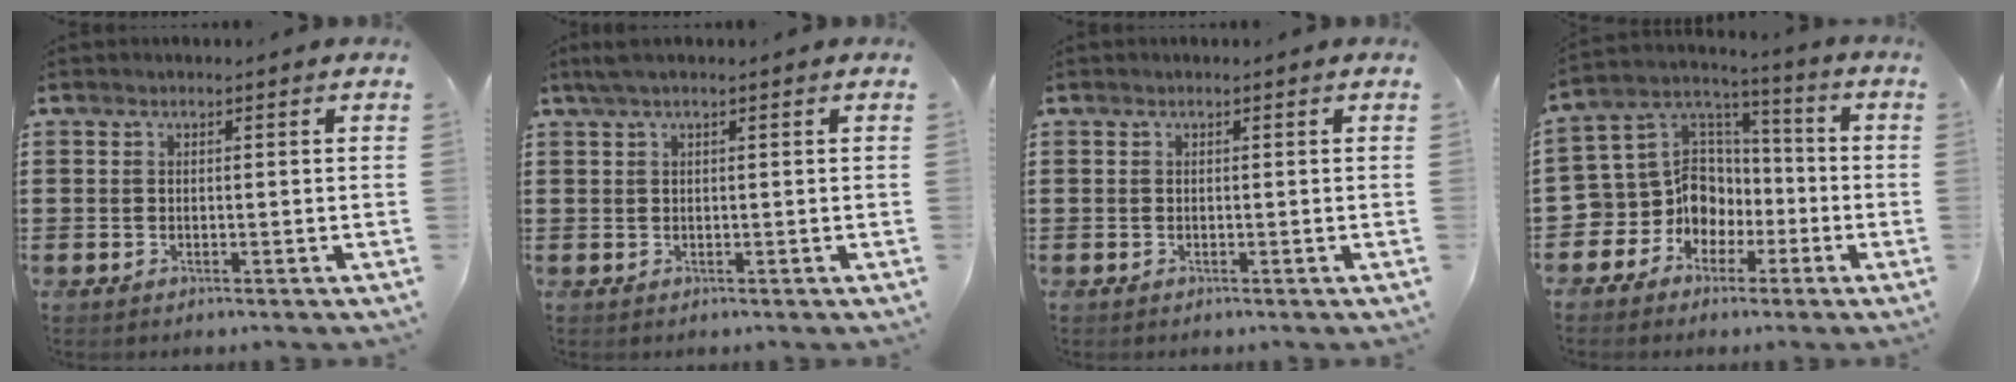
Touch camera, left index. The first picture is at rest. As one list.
[{"total": 1.3, "force": [0.6, 0.0, 1.2], "torque": [-0.022, 0.001, 0.012]}, {"total": 0.0}, {"total": 10.2, "force": [-2.5, 9.4, 3.2], "torque": [-0.110, -0.001, -0.043]}]